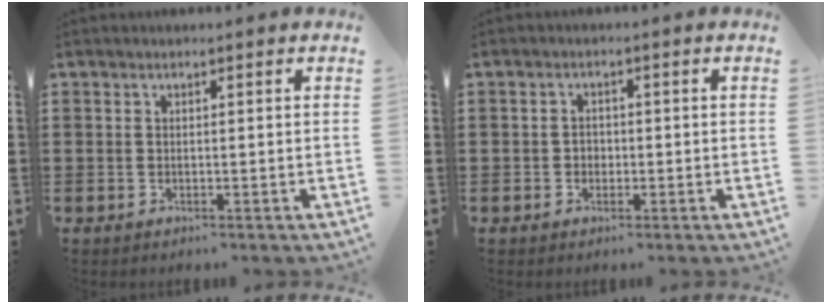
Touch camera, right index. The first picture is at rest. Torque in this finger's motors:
{"motor_torque": [0.21, 0.16, 0.15, 0.03]}